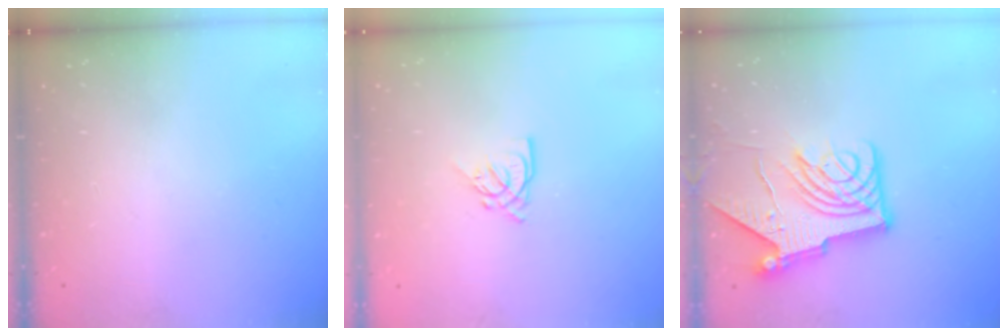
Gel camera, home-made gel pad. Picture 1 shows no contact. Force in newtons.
{"total": 4.3, "press": 4.2, "slide": 0.5}
{"total": 13.9, "press": 13.8, "slide": 1.6}